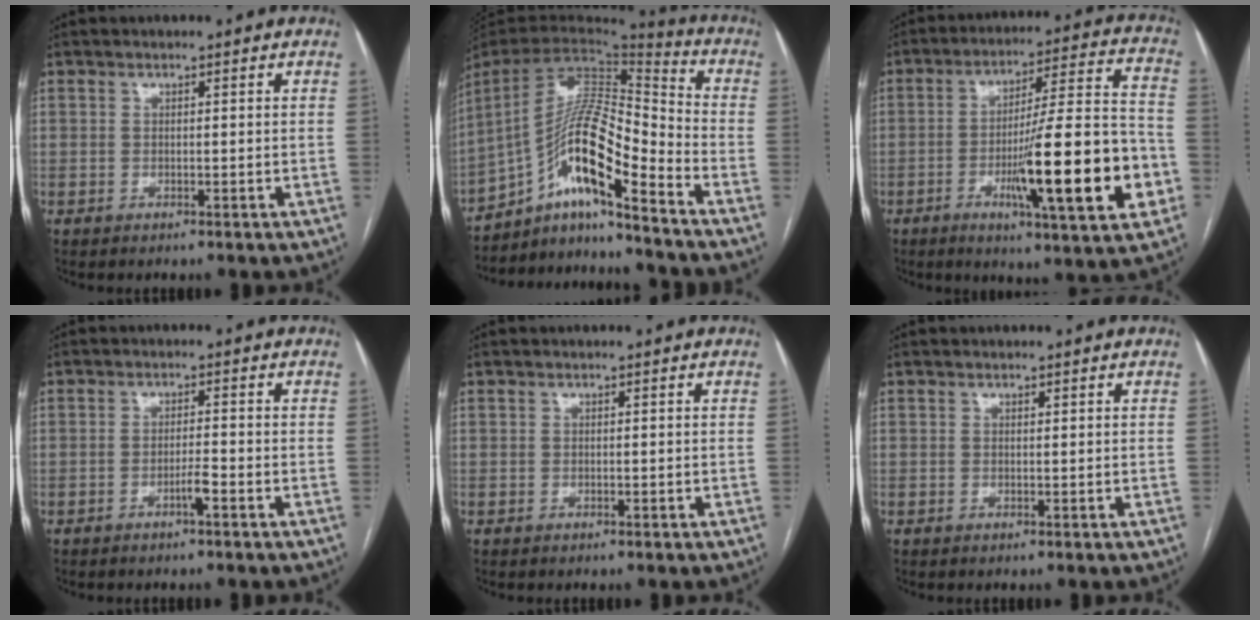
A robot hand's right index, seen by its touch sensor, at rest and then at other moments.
{"total": 16.0, "force": [-9.8, 1.6, 12.5], "torque": [-0.230, 0.021, -0.171]}
{"total": 20.8, "force": [-6.1, 1.9, 19.8], "torque": [-0.274, 0.000, -0.087]}
{"total": 2.0, "force": [-1.2, 0.0, 1.6], "torque": [-0.028, 0.000, -0.022]}
{"total": 0.0}
{"total": 0.0}